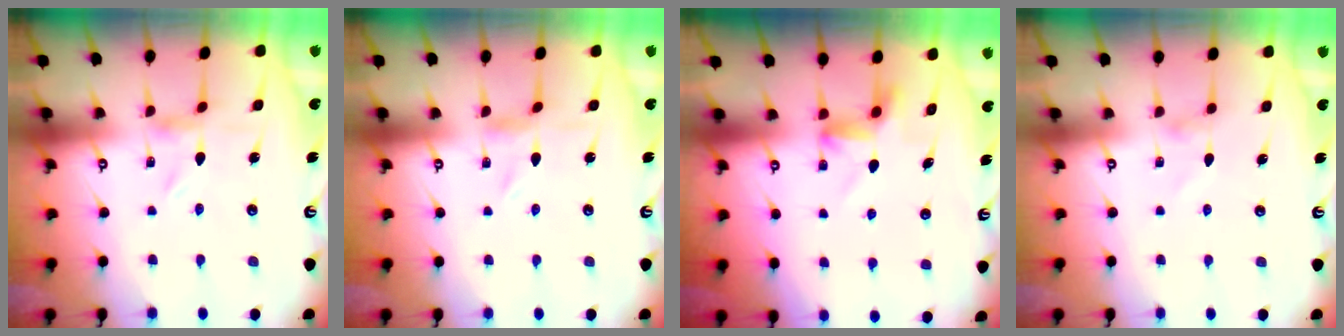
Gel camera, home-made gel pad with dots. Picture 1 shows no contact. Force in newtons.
{"total": 1.0, "press": 1.0, "slide": 0.2}
{"total": 4.9, "press": 4.7, "slide": 1.5}
{"total": 0.0}